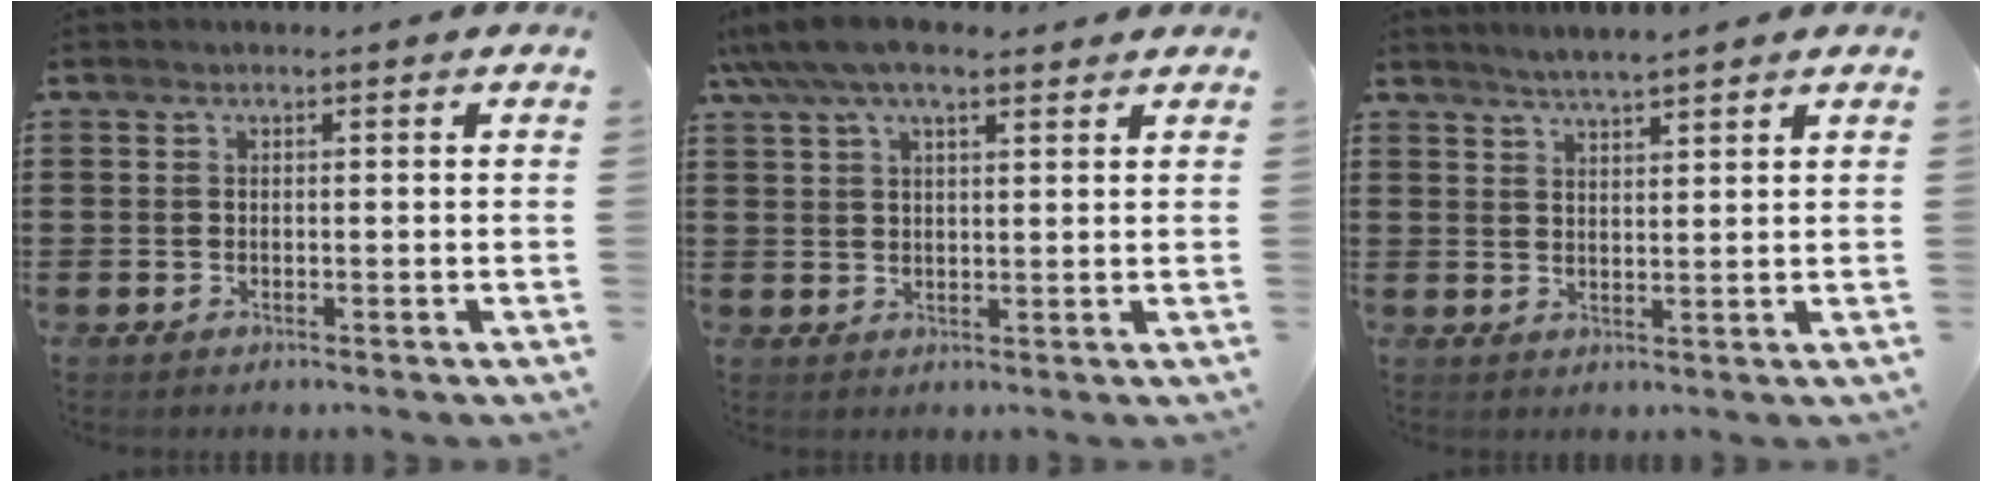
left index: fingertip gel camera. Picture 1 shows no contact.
{"total": 7.4, "force": [5.5, 2.4, 4.4], "torque": [-0.098, -0.001, 0.101]}
{"total": 2.6, "force": [2.5, -0.3, 0.6], "torque": [-0.018, -0.005, 0.046]}